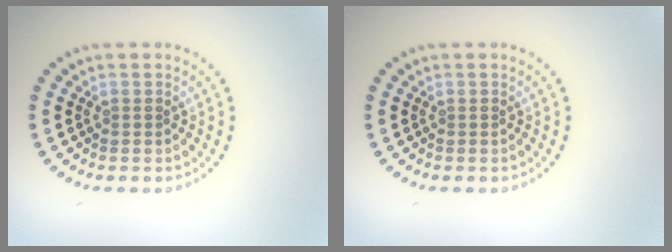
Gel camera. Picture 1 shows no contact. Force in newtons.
{"total": 0.0}